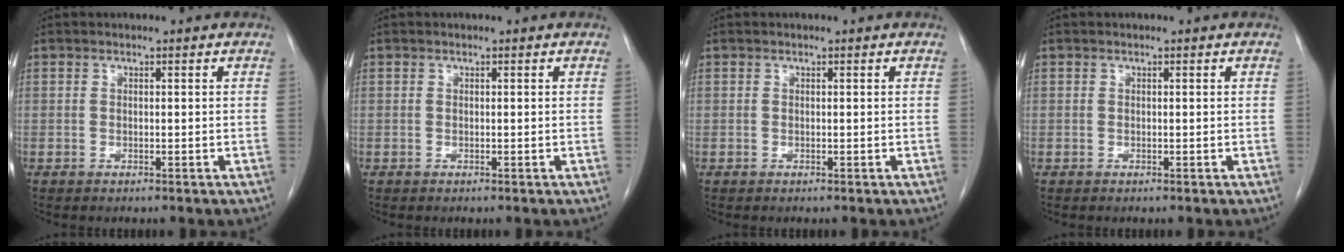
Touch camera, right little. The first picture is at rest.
{"total": 0.0}
{"total": 0.0}
{"total": 0.0}